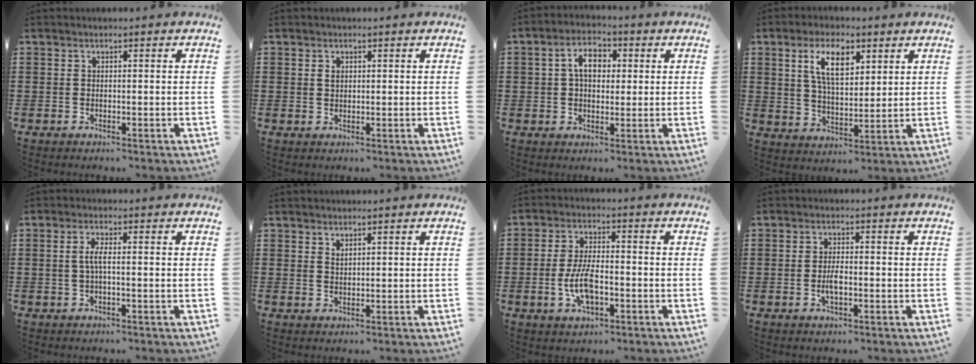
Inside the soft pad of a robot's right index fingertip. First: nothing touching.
{"total": 0.9, "force": [0.3, 0.6, 0.5], "torque": [-0.013, 0.004, 0.006]}
{"total": 5.2, "force": [0.8, 3.3, 3.9], "torque": [-0.079, 0.012, 0.006]}
{"total": 7.7, "force": [3.5, 3.3, 6.0], "torque": [-0.123, 0.009, 0.060]}
{"total": 2.5, "force": [-0.2, 0.4, 2.4], "torque": [-0.053, -0.003, -0.009]}
{"total": 1.0, "force": [0.9, 0.3, 0.2], "torque": [-0.006, 0.002, 0.017]}
{"total": 6.9, "force": [-1.9, 2.8, 6.0], "torque": [-0.137, -0.005, -0.039]}
{"total": 2.9, "force": [-0.8, 0.8, 2.6], "torque": [-0.057, -0.006, -0.015]}